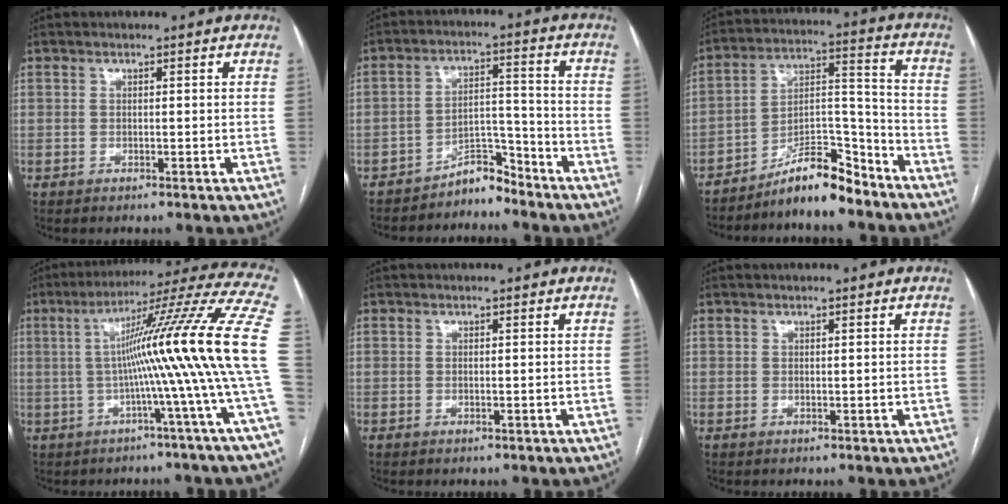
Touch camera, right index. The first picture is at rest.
{"total": 4.9, "force": [-4.7, 1.4, 0.8], "torque": [0.002, 0.023, -0.078]}
{"total": 10.5, "force": [-8.9, 2.0, 5.1], "torque": [-0.078, 0.031, -0.153]}
{"total": 18.3, "force": [-1.1, -3.0, 18.0], "torque": [-0.238, 0.025, -0.033]}
{"total": 0.0}
{"total": 0.0}